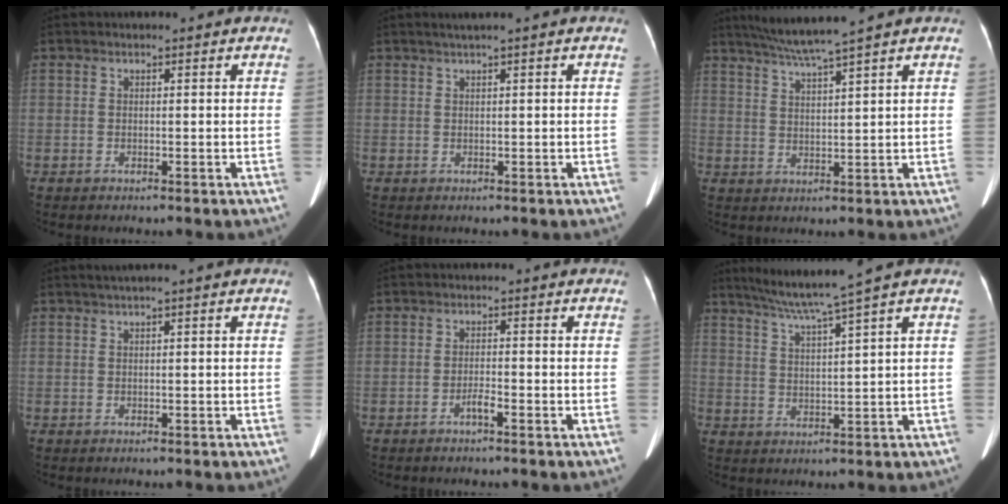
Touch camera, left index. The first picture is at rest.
{"total": 1.5, "force": [0.9, -0.4, 1.1], "torque": [-0.025, 0.007, 0.022]}
{"total": 6.8, "force": [5.6, -1.7, 3.4], "torque": [-0.061, 0.005, 0.104]}
{"total": 1.5, "force": [0.9, -0.3, 1.1], "torque": [-0.028, 0.011, 0.023]}
{"total": 1.5, "force": [-1.1, 0.0, 1.0], "torque": [-0.021, 0.001, -0.022]}
{"total": 7.6, "force": [5.8, -2.3, 4.3], "torque": [-0.075, 0.001, 0.107]}